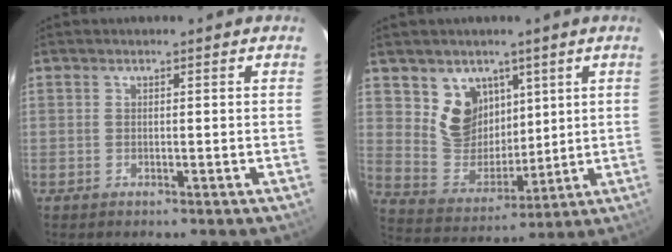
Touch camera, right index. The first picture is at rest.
{"total": 10.6, "force": [5.3, 8.4, 3.8], "torque": [-0.075, 0.001, 0.120]}